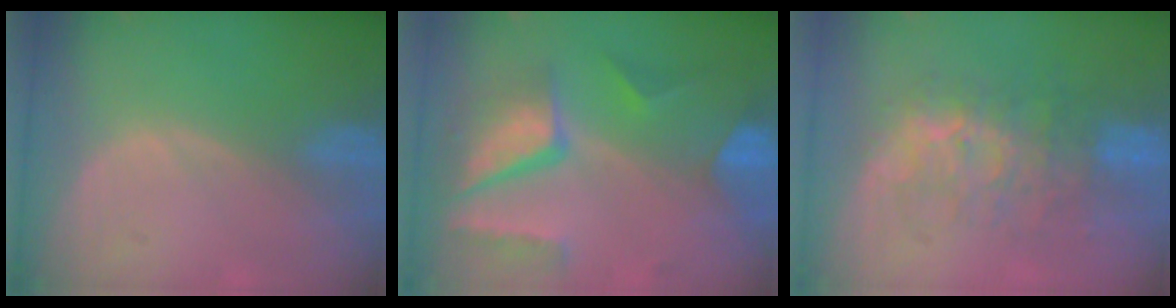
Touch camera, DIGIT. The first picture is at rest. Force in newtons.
{"total": 10.3, "press": 8.8, "slide": 5.4}
{"total": 8.9, "press": 8.3, "slide": 3.3}